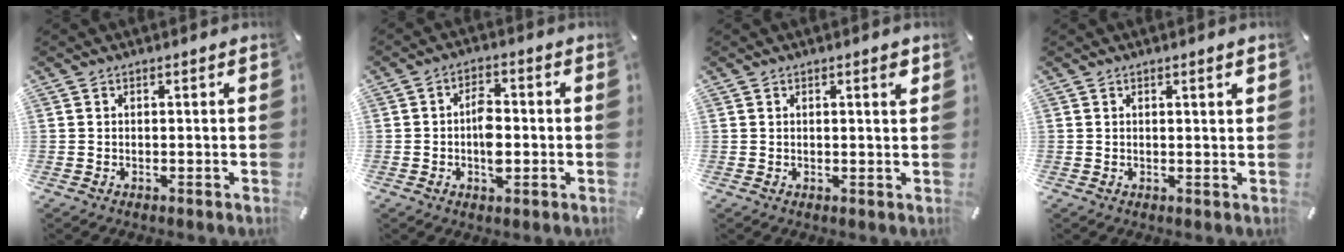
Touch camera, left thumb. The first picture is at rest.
{"total": 6.1, "force": [-1.0, 3.4, 5.0], "torque": [-0.092, 0.002, -0.019]}
{"total": 1.7, "force": [0.9, 0.3, 1.4], "torque": [-0.021, -0.001, 0.012]}
{"total": 1.6, "force": [0.8, 0.1, 1.4], "torque": [-0.027, 0.002, 0.012]}